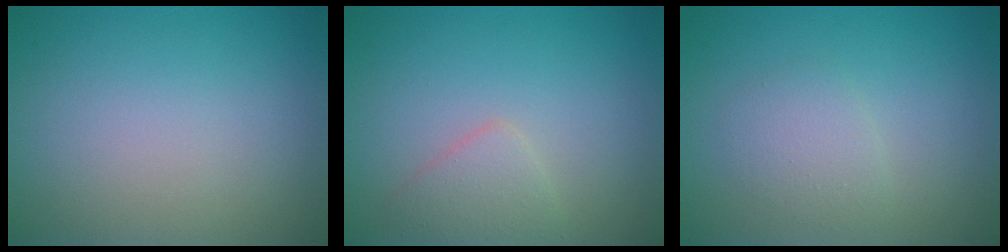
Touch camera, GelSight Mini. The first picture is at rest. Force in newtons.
{"total": 1.9, "press": 1.9, "slide": 0.1}
{"total": 1.9, "press": 1.9, "slide": 0.1}